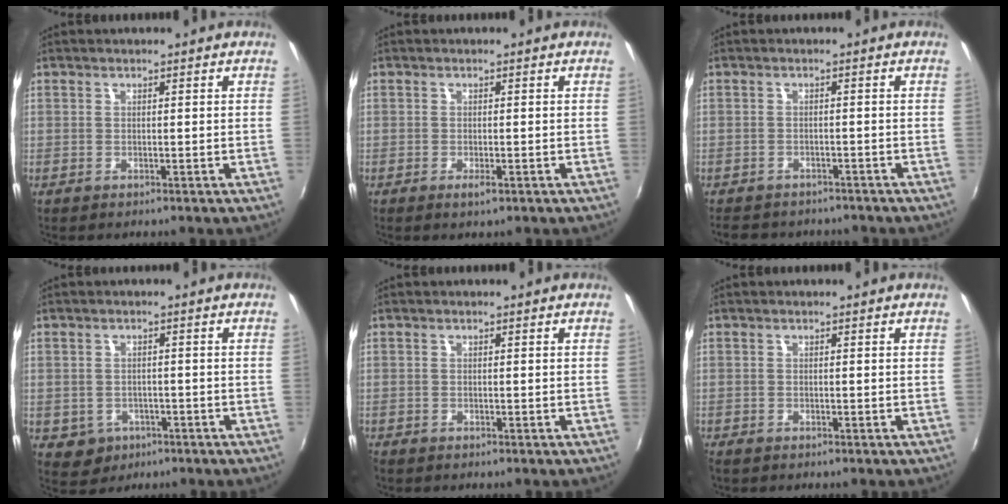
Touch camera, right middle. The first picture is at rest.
{"total": 1.4, "force": [-0.6, 0.3, 1.3], "torque": [-0.023, -0.005, -0.011]}
{"total": 7.9, "force": [-6.9, 3.3, 2.2], "torque": [-0.055, -0.009, -0.099]}
{"total": 4.3, "force": [-1.4, 3.9, 1.3], "torque": [-0.036, -0.001, -0.012]}
{"total": 0.5, "force": [-0.5, 0.2, 0.1], "torque": [-0.002, -0.003, -0.013]}
{"total": 0.8, "force": [-0.7, 0.3, 0.2], "torque": [-0.006, -0.003, -0.015]}